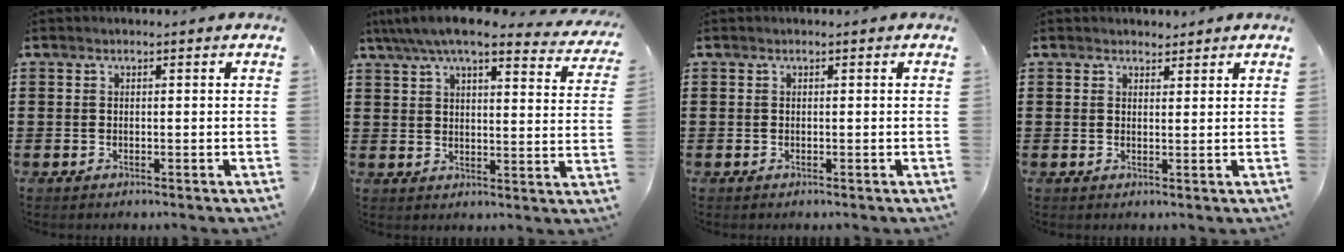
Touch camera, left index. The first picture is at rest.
{"total": 7.5, "force": [6.3, 0.8, 4.0], "torque": [-0.091, -0.027, 0.109]}
{"total": 0.0}
{"total": 1.6, "force": [1.5, 0.5, -0.1], "torque": [0.006, 0.000, 0.028]}